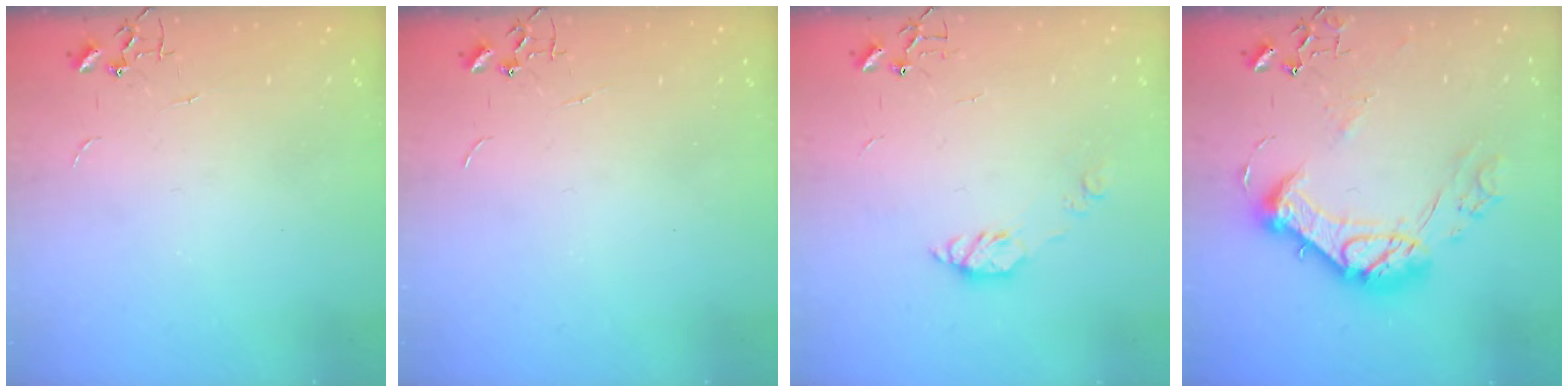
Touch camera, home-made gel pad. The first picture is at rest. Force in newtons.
{"total": 0.0}
{"total": 7.0, "press": 7.0, "slide": 0.2}
{"total": 17.2, "press": 17.2, "slide": 1.3}